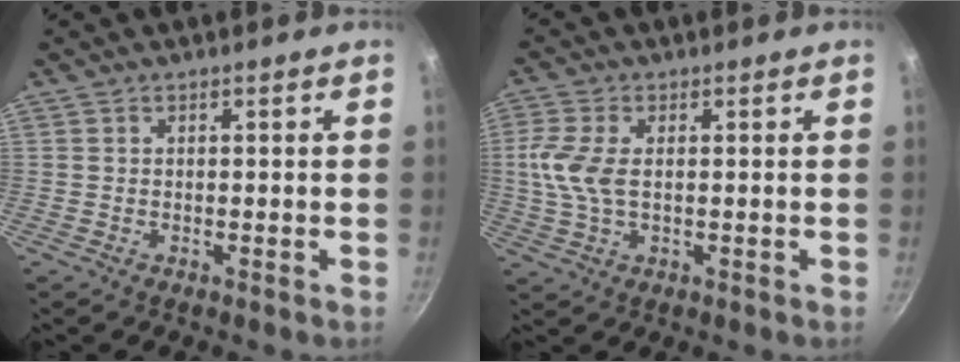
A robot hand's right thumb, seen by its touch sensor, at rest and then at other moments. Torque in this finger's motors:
{"motor_torque": [0.04, 0.09, 0.51, 0.30, 0.08]}